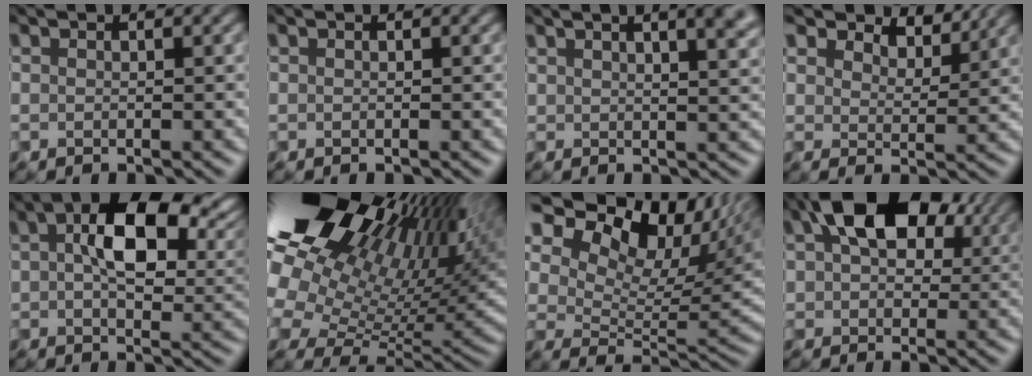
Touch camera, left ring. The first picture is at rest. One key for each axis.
{"total": 0.0}
{"total": 9.2, "fx": 4.8, "fy": 4.2, "fz": 6.6, "tx": -0.045, "ty": 0.055, "tz": 0.041}
{"total": 5.6, "fx": 4.9, "fy": 2.0, "fz": 1.9, "tx": -0.043, "ty": -0.008, "tz": 0.078}
{"total": 9.9, "fx": 2.7, "fy": 5.2, "fz": 8.0, "tx": -0.129, "ty": 0.010, "tz": 0.038}
{"total": 20.0, "fx": 11.5, "fy": 10.1, "fz": 12.9, "tx": -0.238, "ty": 0.050, "tz": 0.185}
{"total": 14.5, "fx": 9.4, "fy": 7.0, "fz": 8.5, "tx": -0.163, "ty": 0.036, "tz": 0.144}
{"total": 10.0, "fx": 4.1, "fy": 6.1, "fz": 6.8, "tx": -0.113, "ty": 0.023, "tz": 0.058}